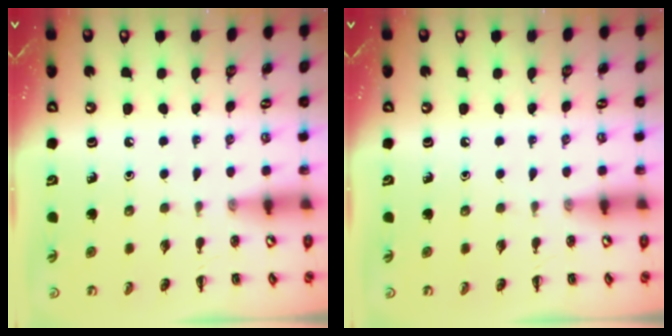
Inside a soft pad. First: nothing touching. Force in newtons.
{"total": 0.0}